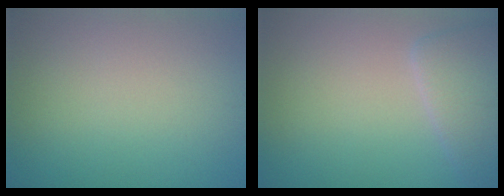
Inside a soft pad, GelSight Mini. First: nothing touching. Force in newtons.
{"total": 3.2, "press": 3.2, "slide": 0.3}